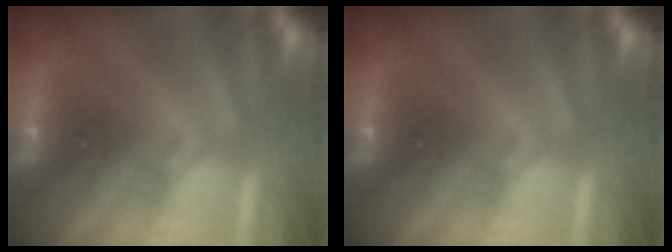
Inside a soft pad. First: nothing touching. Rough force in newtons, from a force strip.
{"total": 0.0}